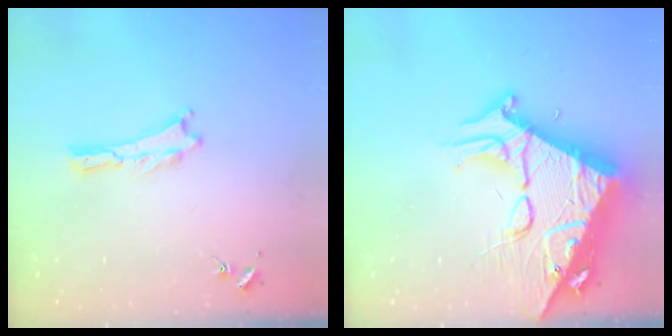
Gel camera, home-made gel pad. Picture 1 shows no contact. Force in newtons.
{"total": 15.8, "press": 15.7, "slide": 1.8}